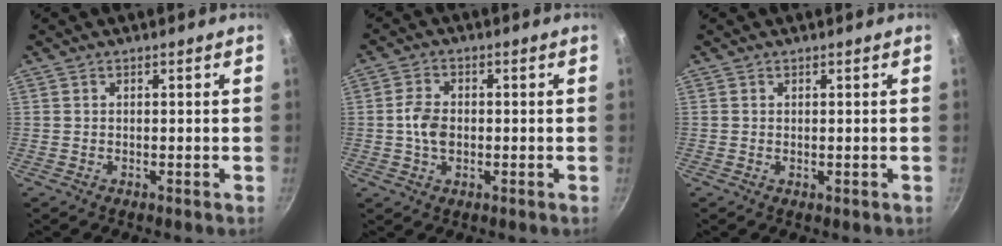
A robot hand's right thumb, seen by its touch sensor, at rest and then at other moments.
{"total": 5.3, "force": [-0.4, 3.6, 3.9], "torque": [-0.068, 0.010, -0.012]}
{"total": 0.0}